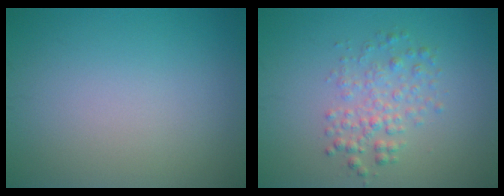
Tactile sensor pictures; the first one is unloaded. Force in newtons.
{"total": 2.7, "press": 2.7, "slide": 0.0}